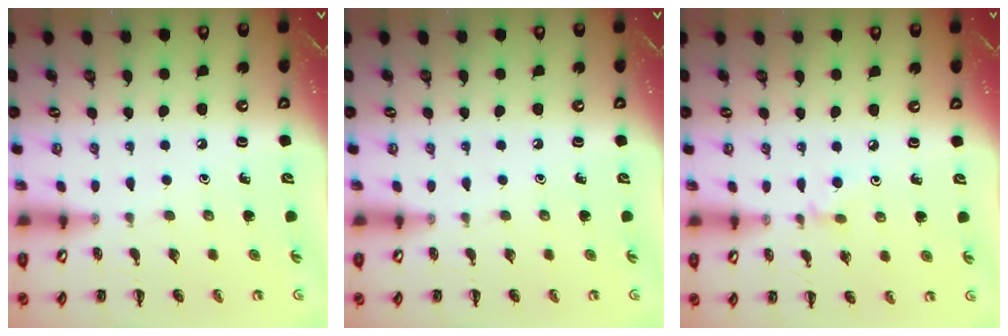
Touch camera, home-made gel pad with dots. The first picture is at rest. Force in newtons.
{"total": 0.0}
{"total": 2.9, "press": 2.7, "slide": 1.2}